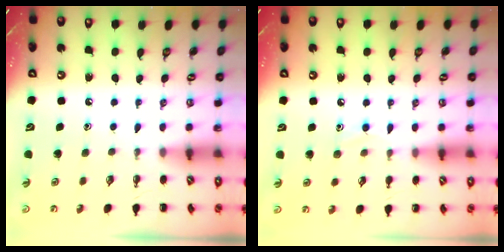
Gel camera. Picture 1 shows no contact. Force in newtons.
{"total": 6.9, "press": 6.4, "slide": 2.5}